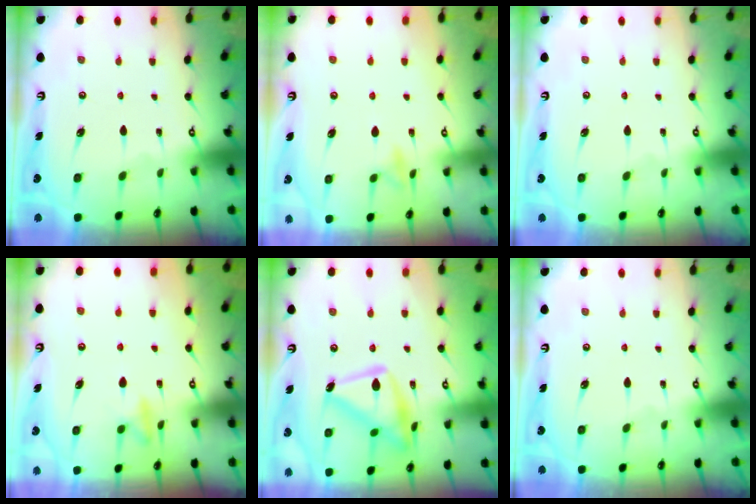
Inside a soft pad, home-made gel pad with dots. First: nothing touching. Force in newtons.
{"total": 7.9, "press": 7.9, "slide": 0.8}
{"total": 0.0}
{"total": 9.0, "press": 8.9, "slide": 1.3}
{"total": 16.3, "press": 16.3, "slide": 1.2}
{"total": 0.0}